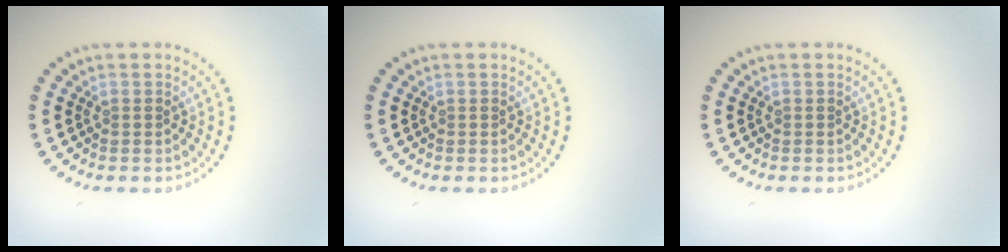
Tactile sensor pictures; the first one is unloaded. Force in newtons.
{"total": 0.0}
{"total": 0.0}